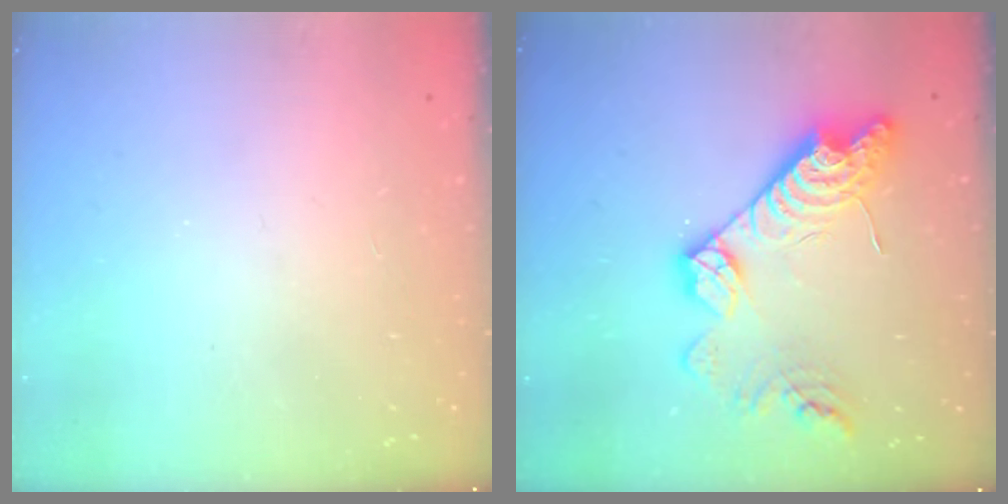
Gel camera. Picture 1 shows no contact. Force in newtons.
{"total": 16.1, "press": 16.1, "slide": 0.9}